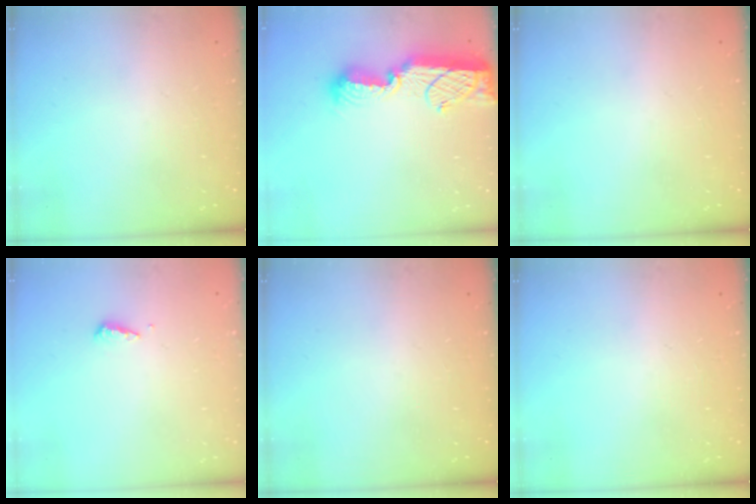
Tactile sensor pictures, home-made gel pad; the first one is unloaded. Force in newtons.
{"total": 13.4, "press": 13.3, "slide": 0.6}
{"total": 0.0}
{"total": 3.2, "press": 3.1, "slide": 0.3}
{"total": 0.0}
{"total": 0.0}